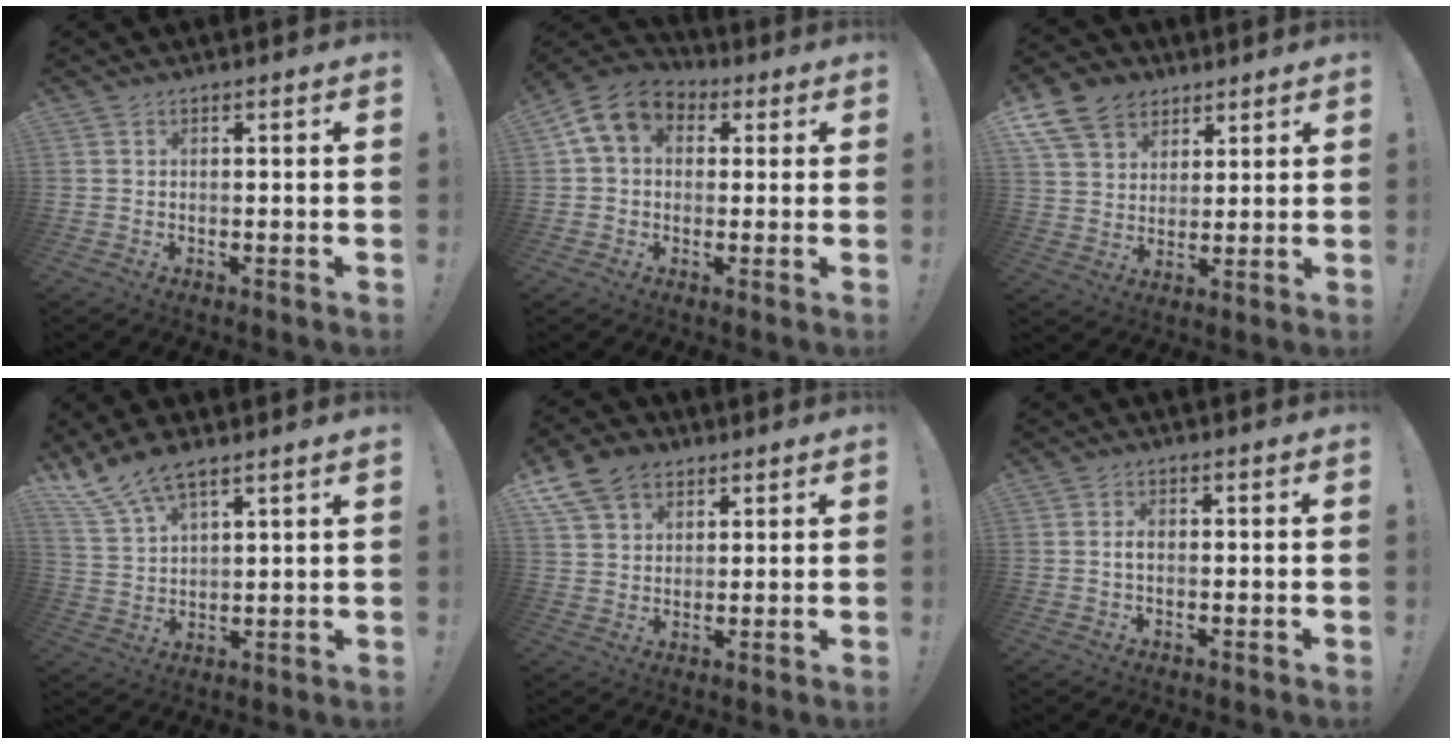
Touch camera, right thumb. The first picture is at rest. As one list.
[{"total": 11.2, "force": [3.5, 8.4, 6.5], "torque": [-0.098, 0.001, 0.074]}, {"total": 12.5, "force": [6.7, 9.4, 4.6], "torque": [-0.079, -0.038, 0.138]}, {"total": 9.1, "force": [7.7, 2.2, 4.5], "torque": [-0.102, -0.036, 0.149]}, {"total": 11.6, "force": [6.6, 8.1, 5.0], "torque": [-0.087, -0.028, 0.133]}, {"total": 2.1, "force": [0.0, 1.4, 1.5], "torque": [-0.021, 0.003, -0.003]}]